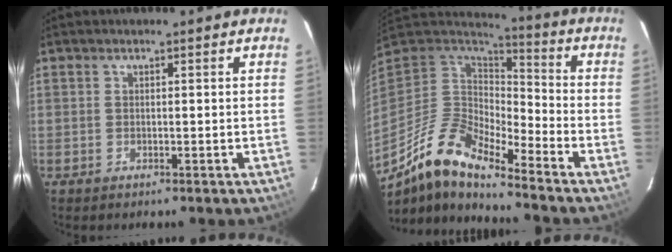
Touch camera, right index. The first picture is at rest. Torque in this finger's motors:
{"motor_torque": [0.97, -1.16, 0.08, 0.01]}